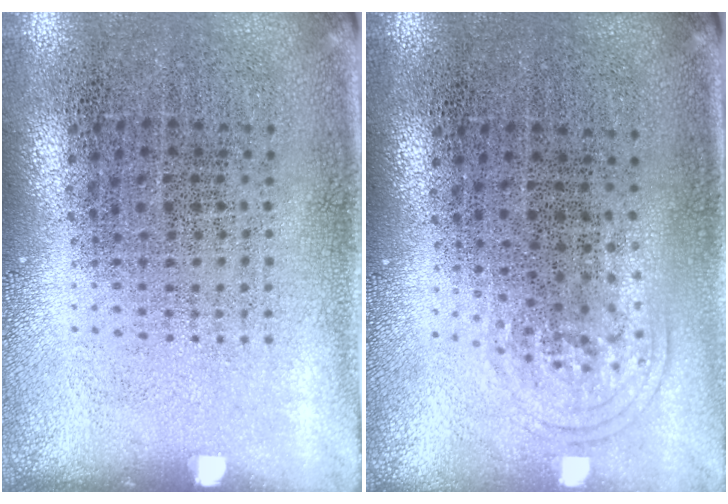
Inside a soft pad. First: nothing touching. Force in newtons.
{"total": 0.9, "press": 0.6, "slide": 0.7}